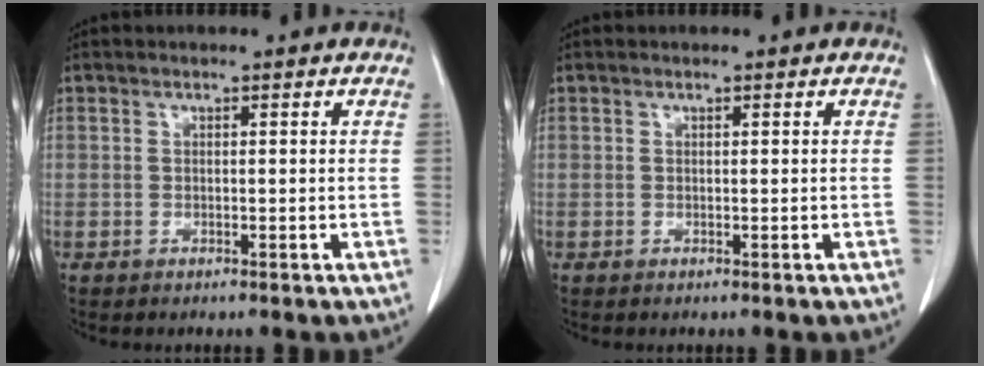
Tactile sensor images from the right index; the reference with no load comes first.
{"total": 0.0}